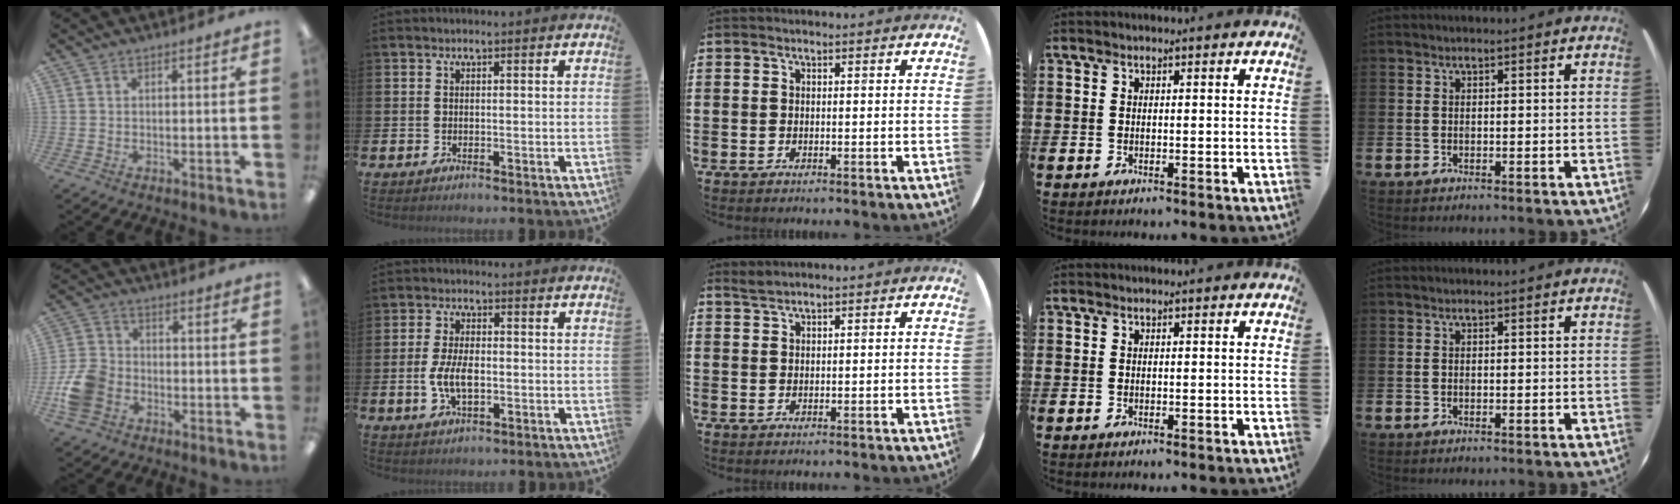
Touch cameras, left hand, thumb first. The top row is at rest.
{"thumb": {"total": 9.1, "force": [-3.5, 6.8, 4.9], "torque": [-0.105, 0.027, -0.063]}, "index": {"total": 5.2, "force": [-0.6, 2.6, 4.5], "torque": [-0.088, -0.002, -0.015]}, "middle": {"total": 1.1, "force": [1.1, -0.1, 0.1], "torque": [-0.001, 0.000, 0.021]}}